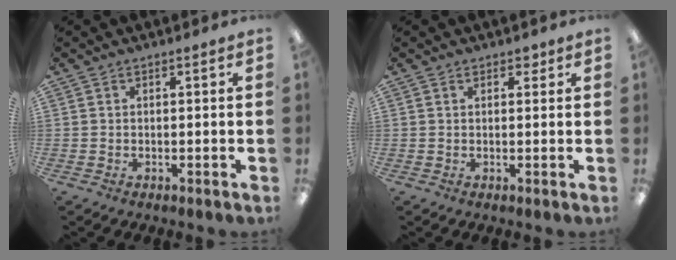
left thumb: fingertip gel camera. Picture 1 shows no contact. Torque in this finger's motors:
{"motor_torque": [0.25, 0.10, 0.53, -0.05, -0.03]}